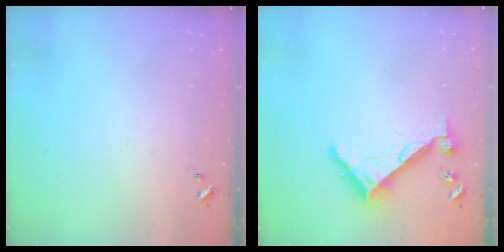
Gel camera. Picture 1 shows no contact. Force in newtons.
{"total": 7.2, "press": 7.2, "slide": 0.3}